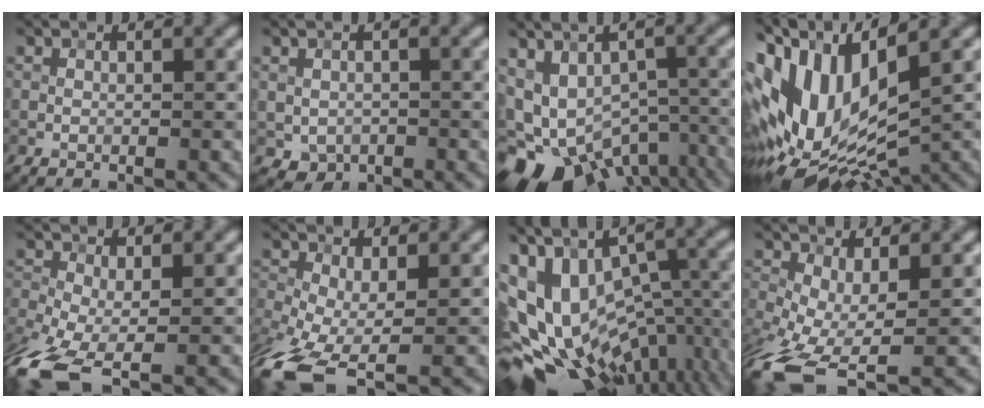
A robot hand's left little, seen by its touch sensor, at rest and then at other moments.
{"total": 1.9, "force": [-0.3, 1.6, 1.0], "torque": [-0.018, -0.009, -0.001]}
{"total": 12.8, "force": [-6.8, 8.1, 7.2], "torque": [-0.117, -0.018, -0.076]}
{"total": 14.6, "force": [1.5, 8.0, 12.1], "torque": [-0.258, 0.011, 0.035]}
{"total": 7.5, "force": [-4.2, 3.1, 5.5], "torque": [-0.140, -0.030, -0.091]}
{"total": 8.6, "force": [-4.4, 3.7, 6.4], "torque": [-0.163, -0.038, -0.083]}
{"total": 17.3, "force": [-3.5, 11.1, 12.9], "torque": [-0.206, 0.010, -0.002]}
{"total": 9.0, "force": [-3.8, 4.1, 7.0], "torque": [-0.176, -0.039, -0.064]}